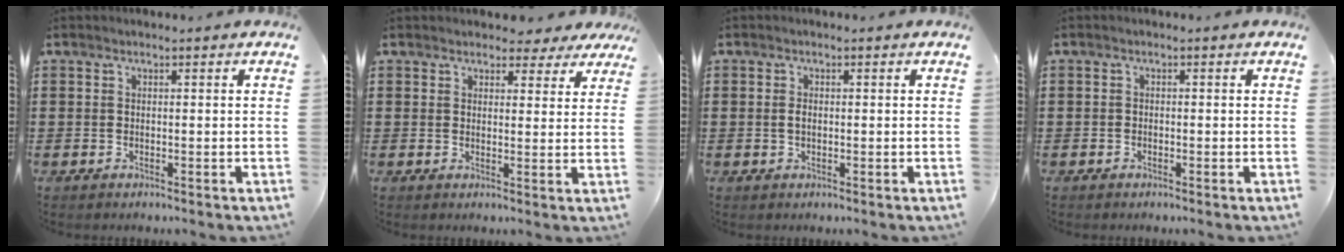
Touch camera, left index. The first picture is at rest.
{"total": 2.8, "force": [2.4, 1.4, 0.7], "torque": [-0.007, -0.003, 0.041]}
{"total": 1.3, "force": [-0.1, 0.7, 1.1], "torque": [-0.023, 0.003, -0.003]}
{"total": 0.8, "force": [-0.7, 0.4, 0.1], "torque": [-0.005, 0.001, -0.016]}